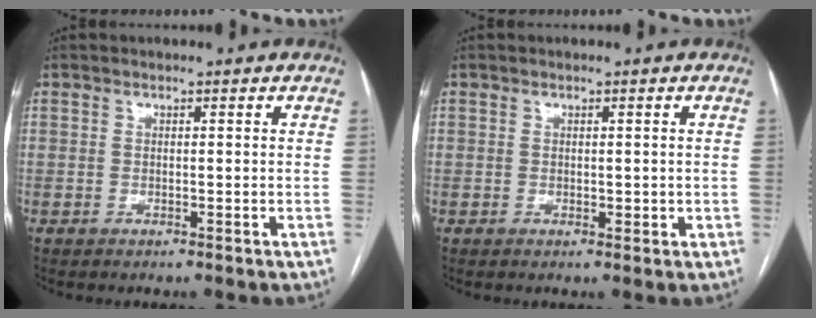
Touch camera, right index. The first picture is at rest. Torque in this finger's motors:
{"motor_torque": [0.17, 0.20, -0.01, 0.01]}